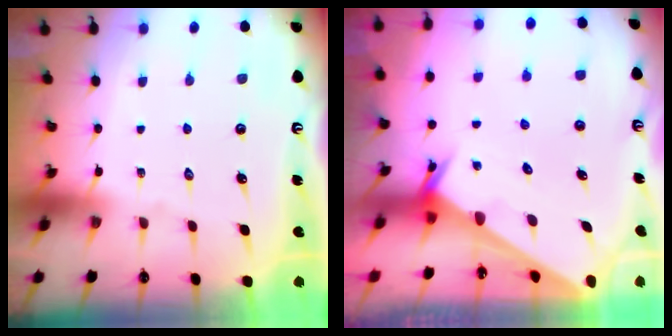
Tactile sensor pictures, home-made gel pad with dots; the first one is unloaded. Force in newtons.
{"total": 2.0, "press": 2.0, "slide": 0.1}